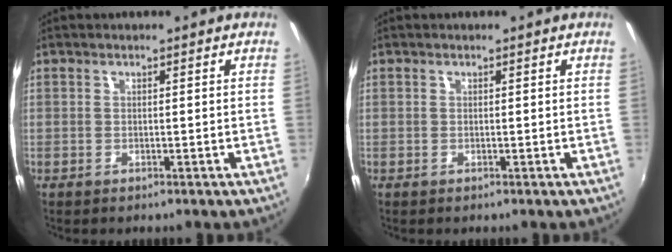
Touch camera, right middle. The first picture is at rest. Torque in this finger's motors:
{"motor_torque": [0.00, 0.00, 0.00, 0.00]}